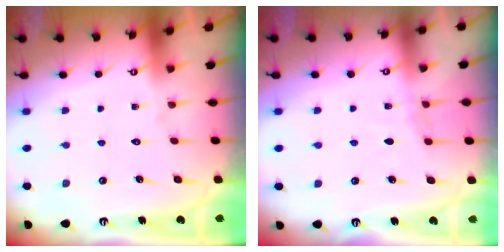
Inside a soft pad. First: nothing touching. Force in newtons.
{"total": 3.3, "press": 3.2, "slide": 0.4}